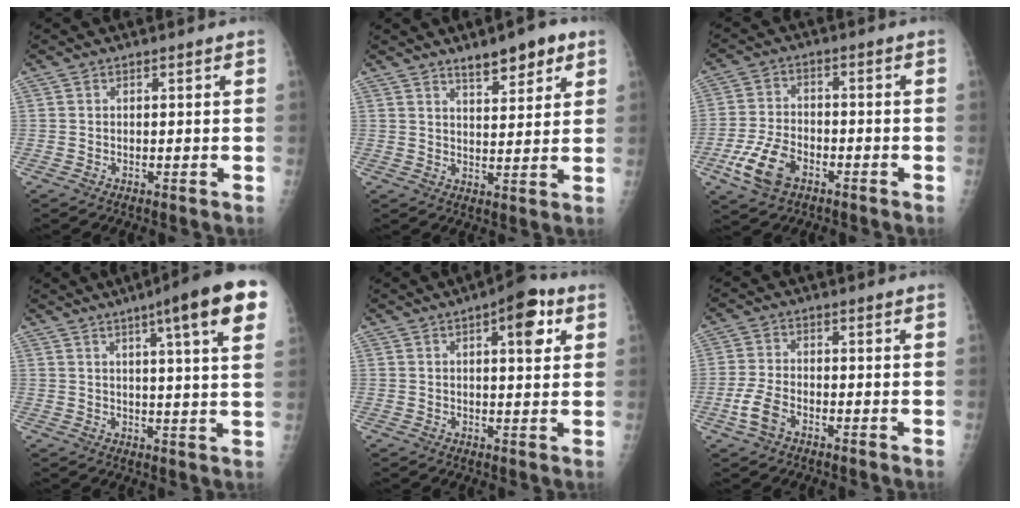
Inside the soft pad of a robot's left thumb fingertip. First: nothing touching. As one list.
[{"total": 7.8, "force": [5.2, 2.6, 5.2], "torque": [-0.058, -0.027, 0.077]}, {"total": 8.9, "force": [-4.3, 5.3, 5.7], "torque": [-0.115, 0.015, -0.080]}, {"total": 14.5, "force": [7.1, 1.5, 12.6], "torque": [-0.163, -0.014, 0.082]}, {"total": 7.8, "force": [3.1, 2.9, 6.5], "torque": [-0.067, -0.002, 0.035]}, {"total": 4.8, "force": [-2.4, 2.6, 3.2], "torque": [-0.076, 0.011, -0.048]}]